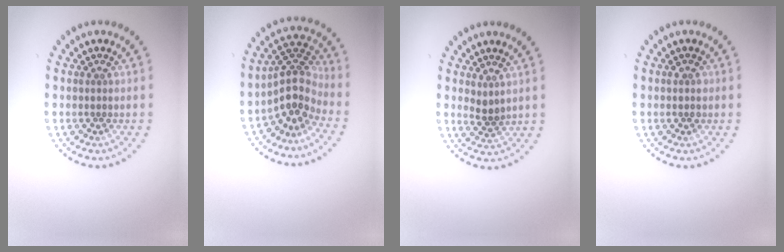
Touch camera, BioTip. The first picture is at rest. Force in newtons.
{"total": 3.7, "press": 2.9, "slide": 2.3}
{"total": 1.3, "press": 1.1, "slide": 0.8}
{"total": 1.2, "press": 1.2, "slide": 0.1}